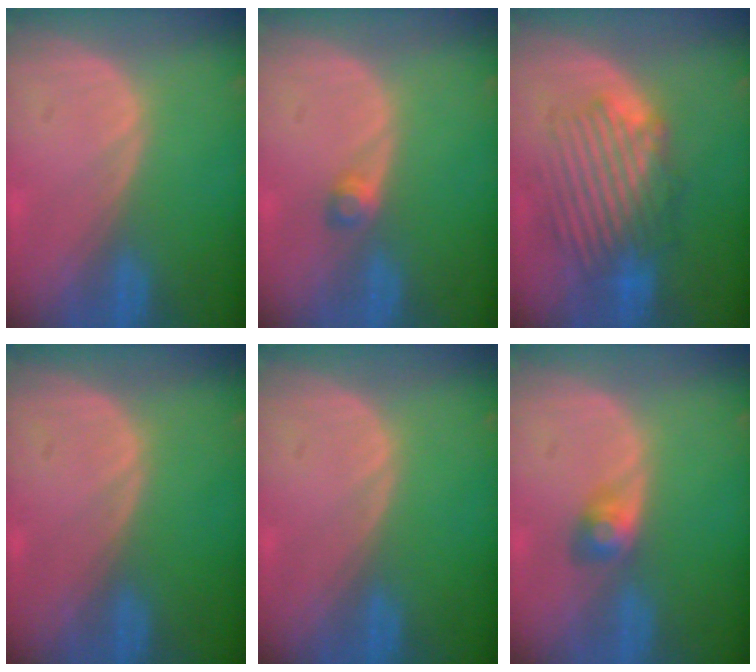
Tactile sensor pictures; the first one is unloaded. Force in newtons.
{"total": 2.0, "press": 1.7, "slide": 1.1}
{"total": 8.4, "press": 8.1, "slide": 2.2}
{"total": 0.0}
{"total": 0.0}
{"total": 2.9, "press": 2.6, "slide": 1.1}